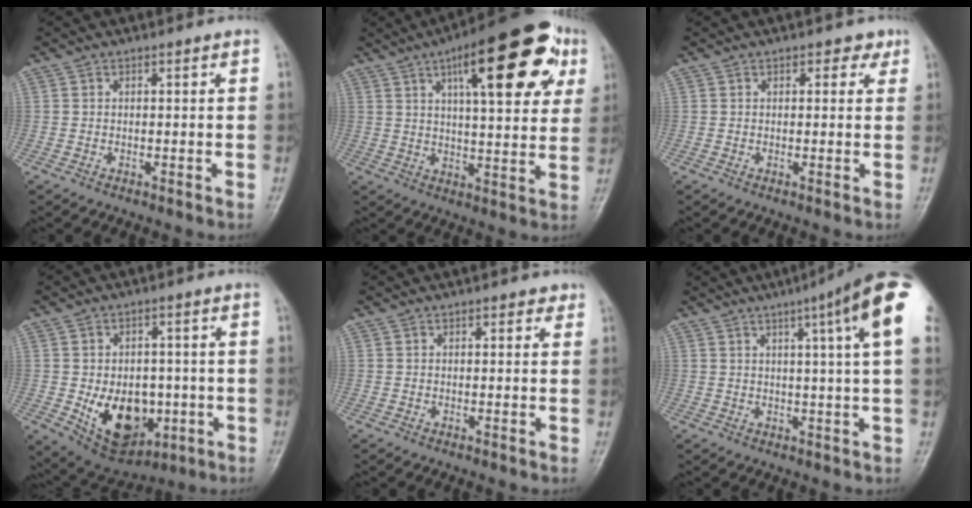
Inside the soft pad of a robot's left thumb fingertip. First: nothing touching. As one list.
[{"total": 22.3, "force": [9.5, 7.6, 18.7], "torque": [-0.234, -0.003, 0.129]}, {"total": 2.3, "force": [1.2, 1.5, 1.2], "torque": [0.003, -0.001, 0.010]}, {"total": 13.5, "force": [-3.2, 9.3, 9.2], "torque": [-0.097, 0.004, -0.030]}, {"total": 1.6, "force": [0.8, 1.0, 1.0], "torque": [-0.001, 0.000, 0.006]}, {"total": 14.1, "force": [5.9, 0.7, 12.8], "torque": [-0.168, -0.002, 0.066]}]